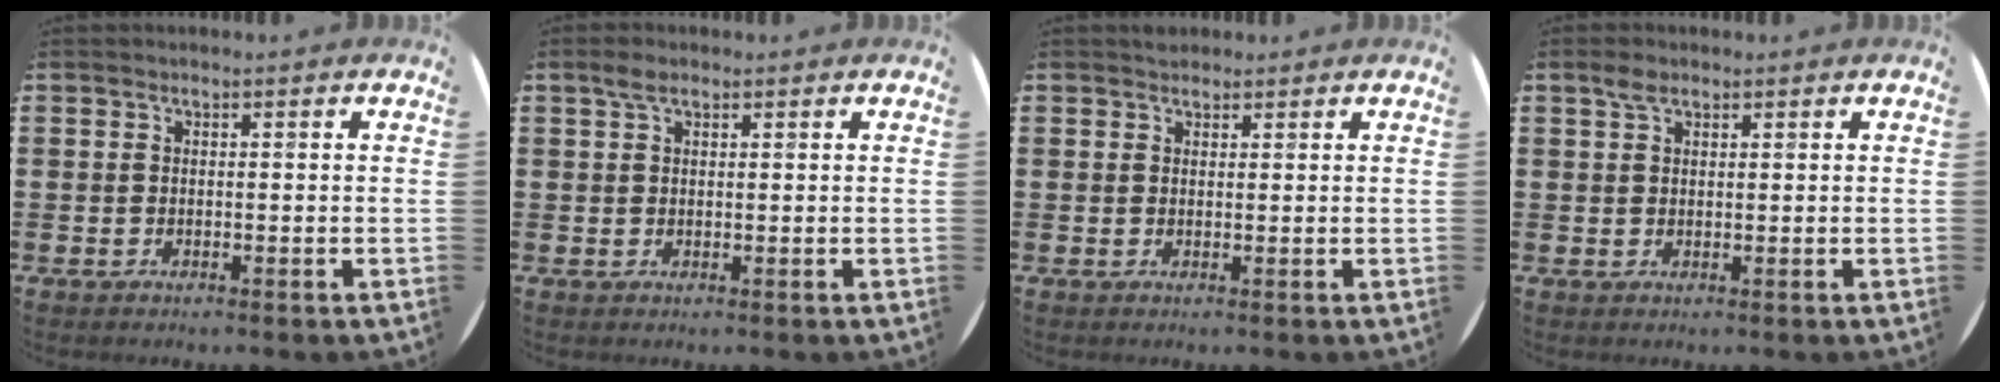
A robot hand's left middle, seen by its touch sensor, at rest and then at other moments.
{"total": 1.9, "force": [1.2, 0.9, 1.2], "torque": [-0.019, 0.003, 0.019]}
{"total": 1.0, "force": [1.0, 0.4, -0.1], "torque": [0.008, 0.000, 0.017]}
{"total": 1.8, "force": [1.2, 0.9, 1.0], "torque": [-0.014, 0.002, 0.021]}